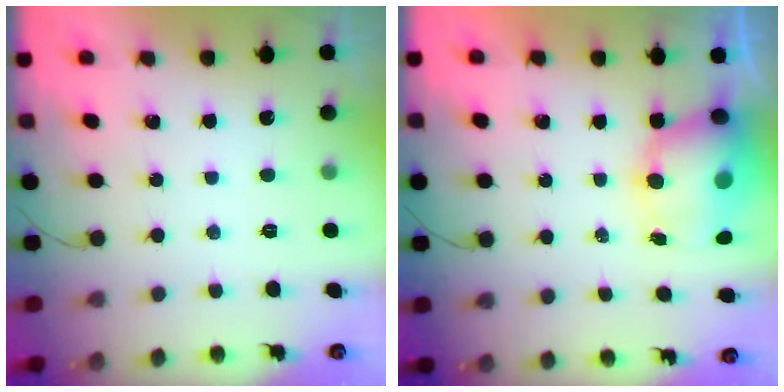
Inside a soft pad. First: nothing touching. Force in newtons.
{"total": 9.3, "press": 9.0, "slide": 2.5}